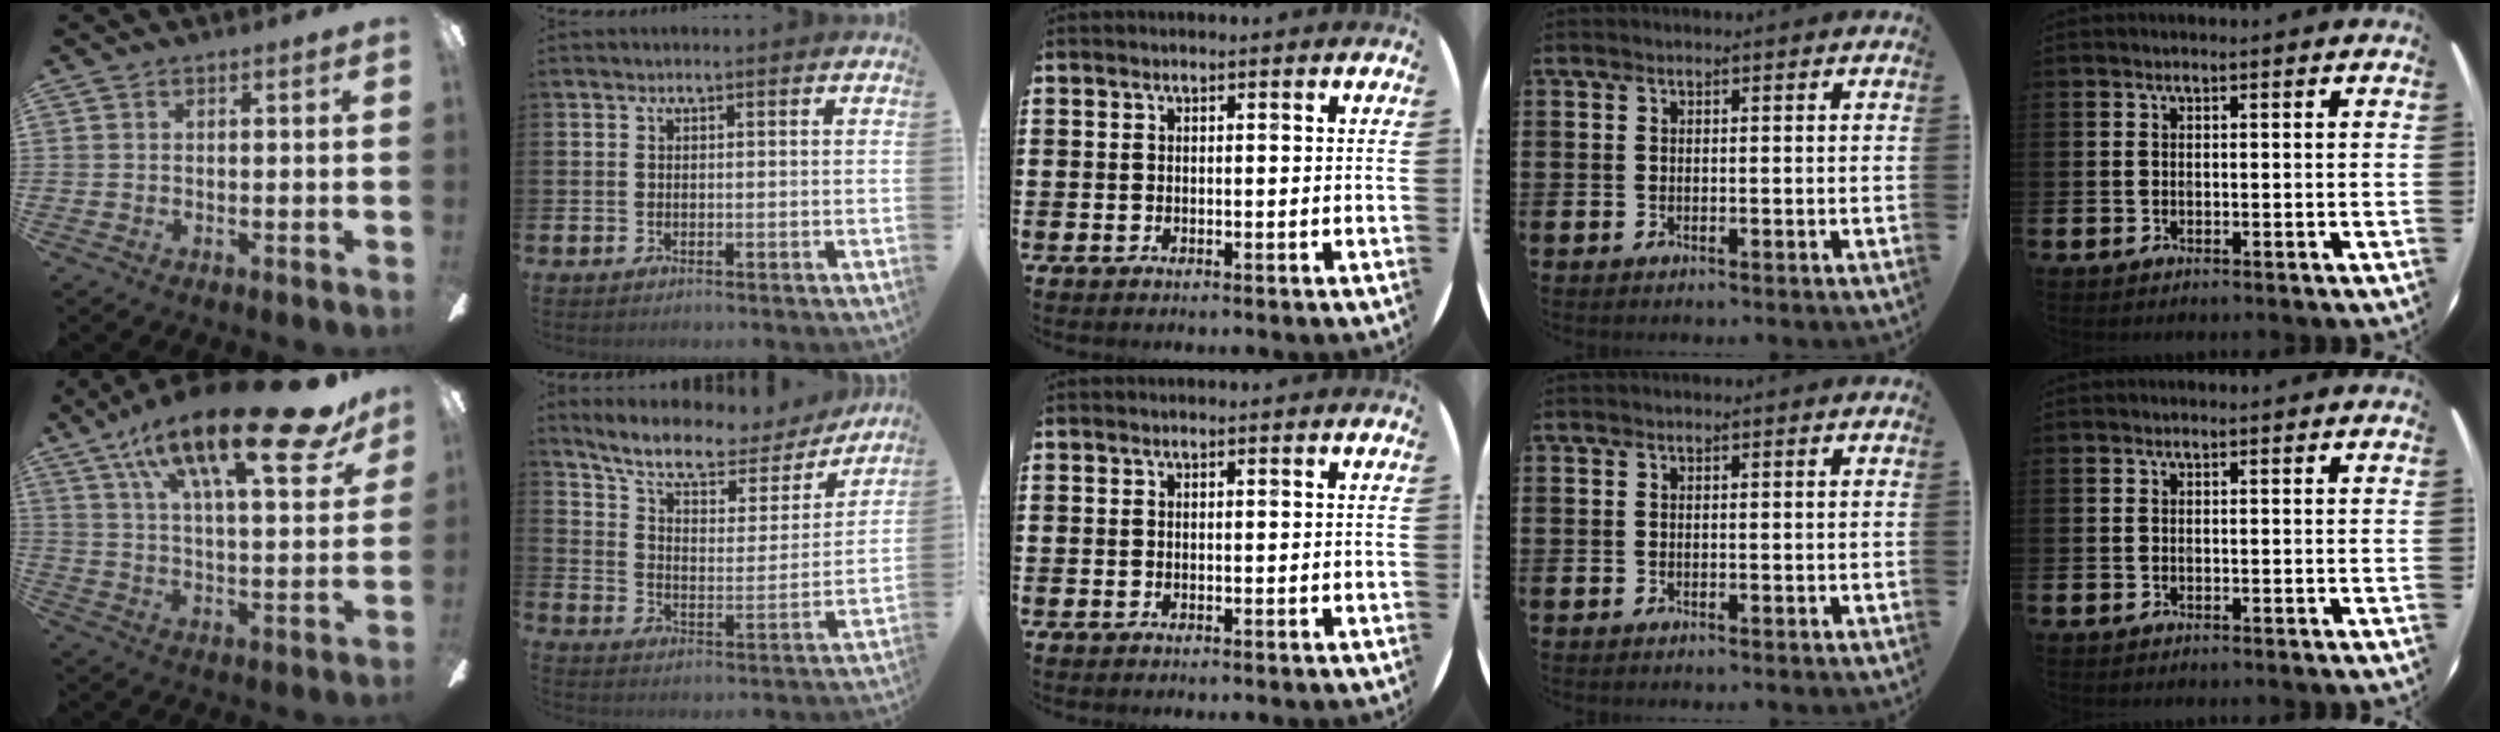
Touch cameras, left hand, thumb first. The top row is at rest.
{"thumb": {"total": 25.9, "force": [16.9, 7.5, 18.2], "torque": [-0.292, -0.096, 0.268]}, "index": {"total": 9.7, "force": [8.3, 2.8, 4.1], "torque": [-0.106, -0.054, 0.140]}}